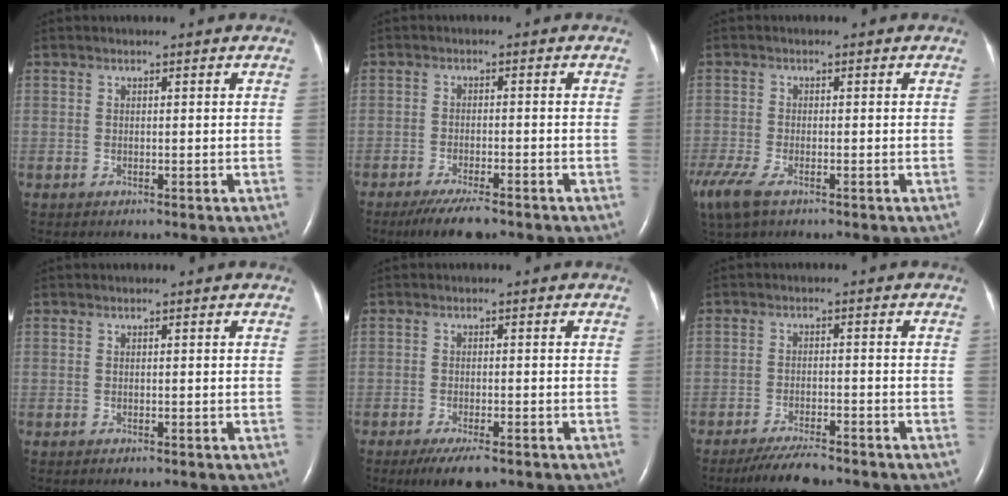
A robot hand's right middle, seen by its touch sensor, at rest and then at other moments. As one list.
[{"total": 6.3, "force": [-4.8, 1.2, 3.9], "torque": [-0.068, -0.014, -0.077]}, {"total": 8.9, "force": [-5.6, 3.6, 5.9], "torque": [-0.143, -0.025, -0.100]}, {"total": 0.0}, {"total": 5.1, "force": [-3.5, 1.2, 3.5], "torque": [-0.060, -0.011, -0.052]}, {"total": 5.9, "force": [-5.2, 0.7, 2.6], "torque": [-0.050, -0.016, -0.090]}]